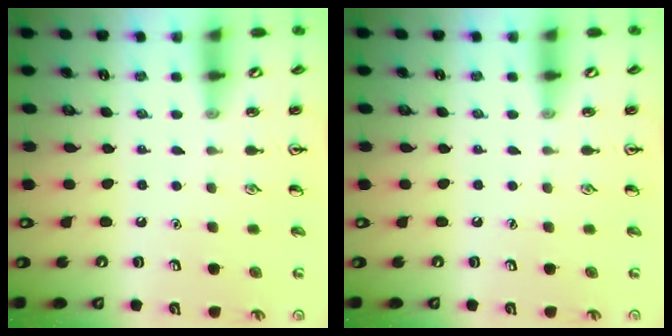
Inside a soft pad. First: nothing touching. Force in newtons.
{"total": 0.0}